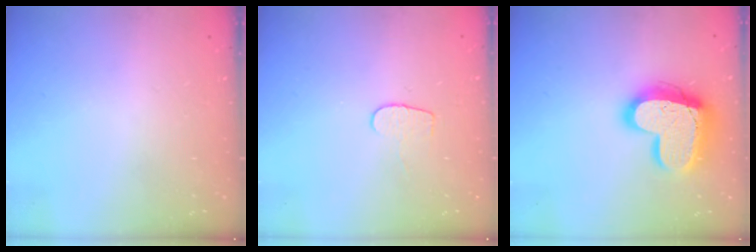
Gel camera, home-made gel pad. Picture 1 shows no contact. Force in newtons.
{"total": 5.4, "press": 5.4, "slide": 0.6}
{"total": 19.3, "press": 19.2, "slide": 2.0}